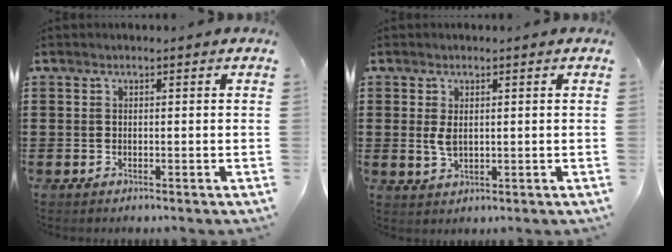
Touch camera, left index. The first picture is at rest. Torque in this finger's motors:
{"motor_torque": [0.41, 0.43, 0.21, 0.08]}